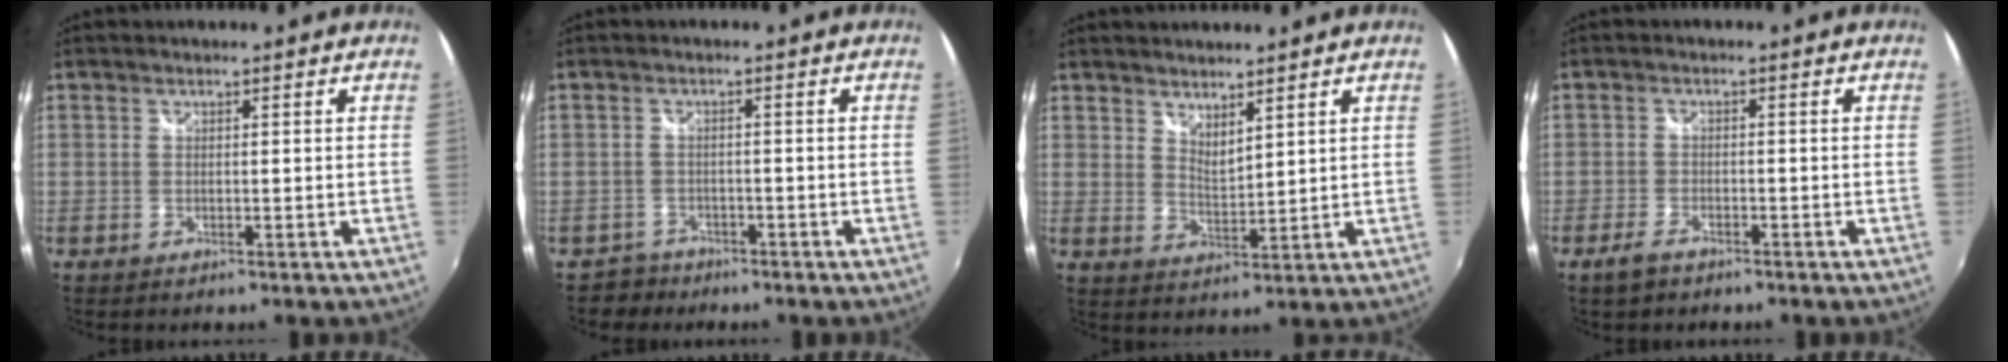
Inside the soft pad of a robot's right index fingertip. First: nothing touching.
{"total": 3.3, "force": [-2.4, 2.2, -0.4], "torque": [-0.003, 0.006, -0.042]}
{"total": 4.1, "force": [3.5, 1.0, 1.8], "torque": [-0.026, -0.007, 0.061]}
{"total": 3.4, "force": [-2.6, 1.5, 1.7], "torque": [-0.046, -0.005, -0.050]}